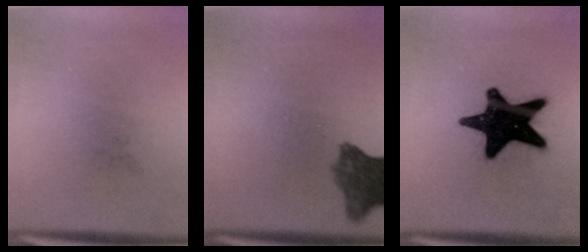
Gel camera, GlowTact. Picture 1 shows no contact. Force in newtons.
{"total": 7.1}
{"total": 19.1}